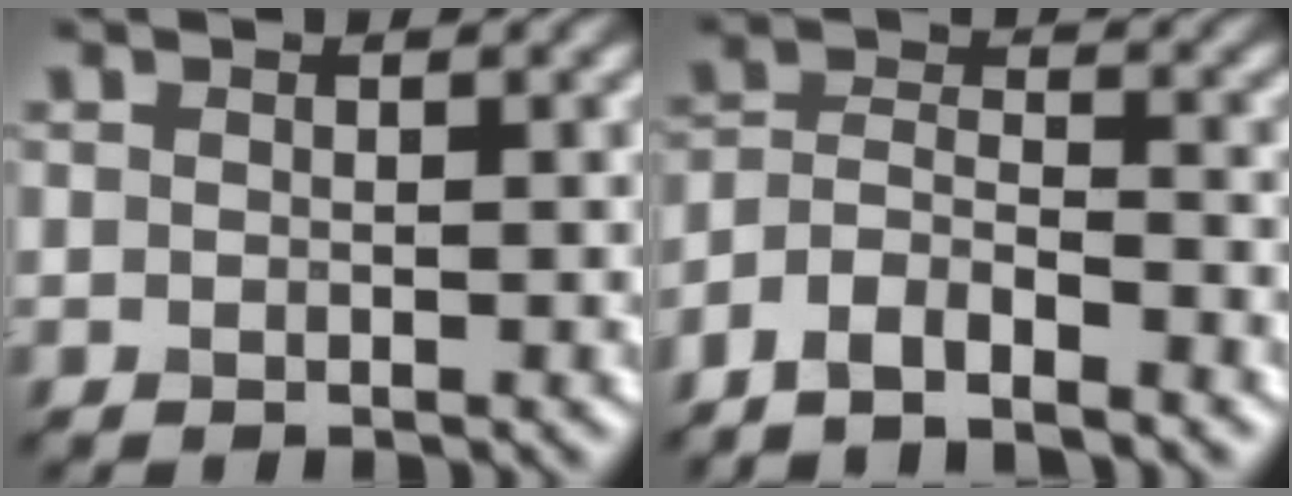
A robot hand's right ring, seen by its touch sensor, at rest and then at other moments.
{"total": 4.9, "force": [-4.1, 1.2, 2.3], "torque": [-0.040, -0.002, -0.084]}